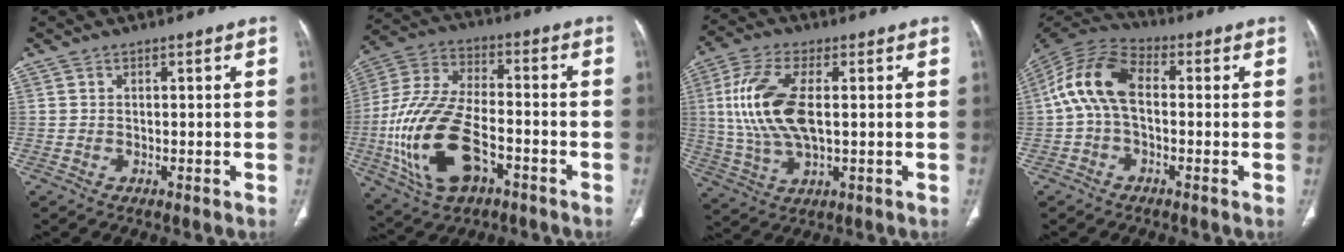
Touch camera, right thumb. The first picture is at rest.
{"total": 20.2, "force": [-6.6, 10.7, 15.9], "torque": [-0.332, 0.023, -0.113]}
{"total": 14.3, "force": [1.5, 6.5, 12.7], "torque": [-0.279, 0.001, 0.033]}
{"total": 11.7, "force": [0.2, 6.8, 9.5], "torque": [-0.186, 0.033, -0.009]}